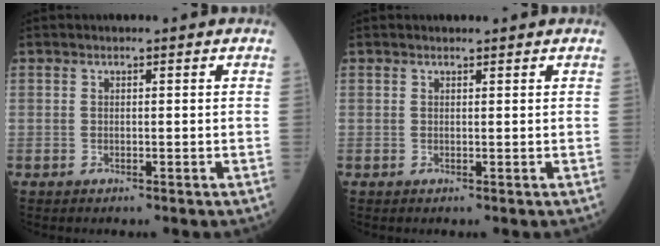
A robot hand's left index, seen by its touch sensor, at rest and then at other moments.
{"total": 0.9, "force": [0.9, 0.1, 0.1], "torque": [-0.007, 0.005, 0.015]}